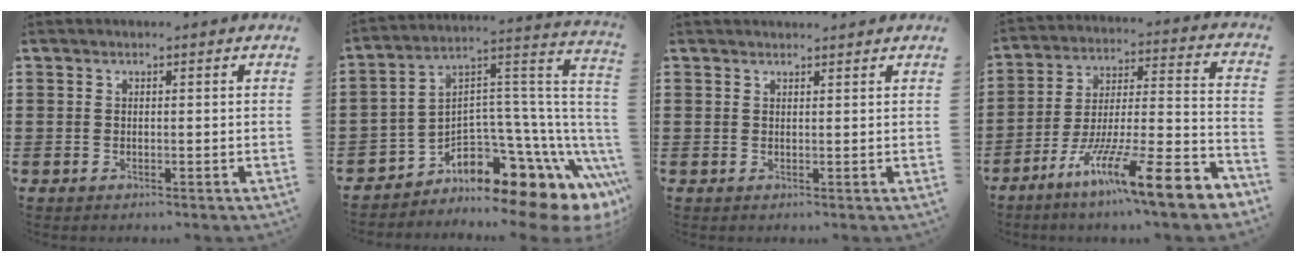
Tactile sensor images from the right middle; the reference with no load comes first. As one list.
[{"total": 7.8, "force": [-5.1, 3.5, 4.7], "torque": [-0.109, -0.038, -0.109]}, {"total": 0.5, "force": [0.5, 0.0, 0.0], "torque": [-0.003, 0.001, 0.010]}, {"total": 14.2, "force": [-10.2, 0.9, 9.8], "torque": [-0.156, 0.016, -0.184]}]